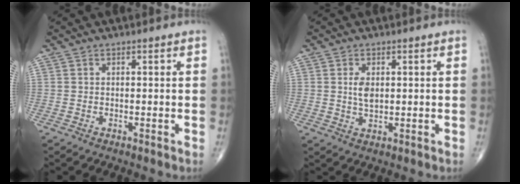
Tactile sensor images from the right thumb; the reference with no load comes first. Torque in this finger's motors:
{"motor_torque": [0.60, 1.03, 0.50, -0.15, 0.00]}